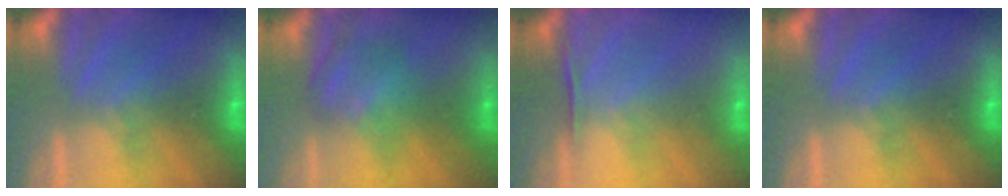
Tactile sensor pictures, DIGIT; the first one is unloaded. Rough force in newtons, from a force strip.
{"total": 3.5}
{"total": 1.3}
{"total": 0.0}